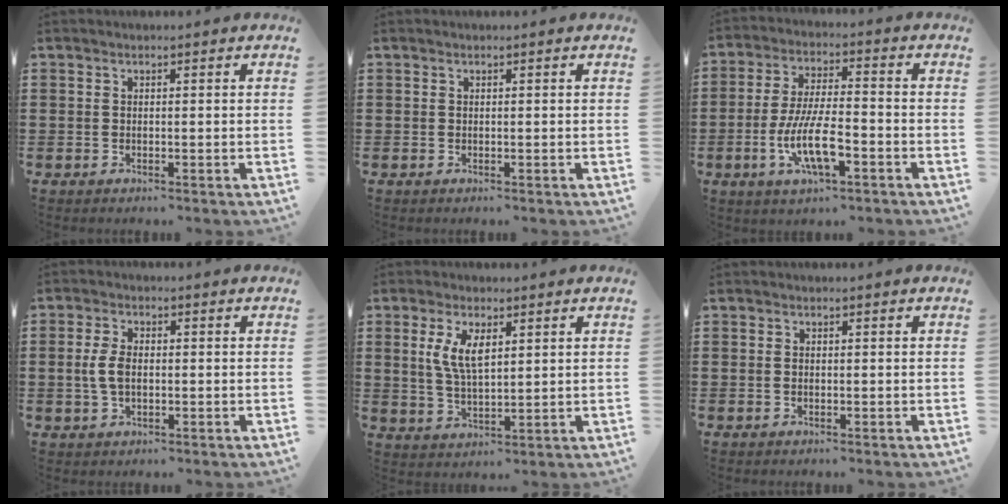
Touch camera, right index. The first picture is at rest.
{"total": 0.0}
{"total": 9.9, "force": [-3.6, 3.2, 8.7], "torque": [-0.188, -0.011, -0.069]}
{"total": 4.2, "force": [0.0, 2.3, 3.5], "torque": [-0.085, 0.002, -0.006]}
{"total": 5.6, "force": [2.0, 2.1, 4.8], "torque": [-0.101, 0.005, 0.034]}
{"total": 0.6, "force": [-0.1, 0.3, 0.5], "torque": [-0.013, 0.000, -0.002]}